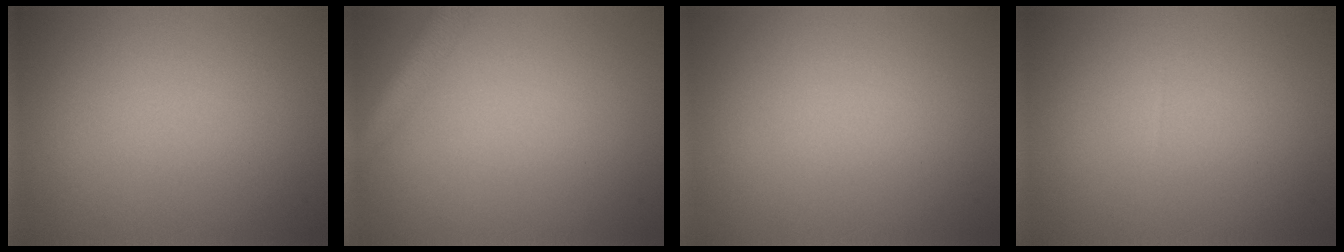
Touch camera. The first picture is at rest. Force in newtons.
{"total": 3.0, "press": 3.0, "slide": 0.1}
{"total": 0.0}
{"total": 0.0}